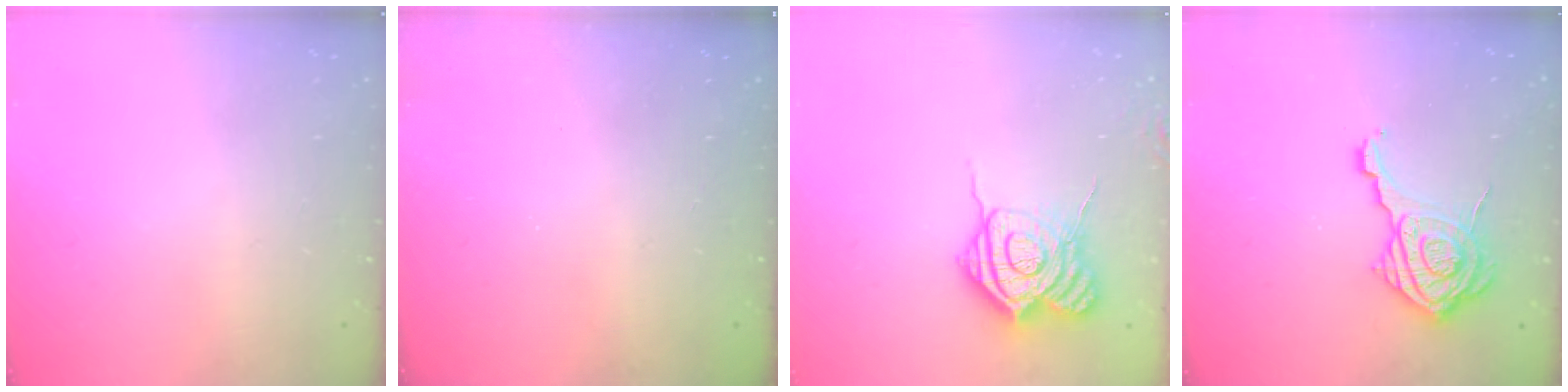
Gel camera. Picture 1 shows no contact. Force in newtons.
{"total": 2.3, "press": 2.2, "slide": 0.8}
{"total": 15.5, "press": 15.5, "slide": 1.1}
{"total": 14.4, "press": 14.4, "slide": 0.9}